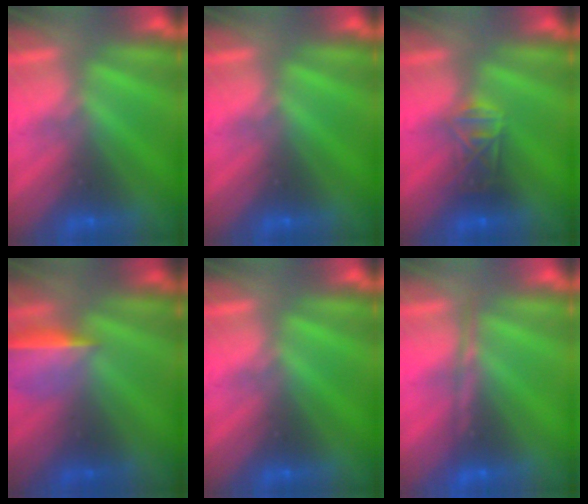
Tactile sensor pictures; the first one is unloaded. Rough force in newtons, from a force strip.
{"total": 0.0}
{"total": 2.6}
{"total": 1.7}
{"total": 0.0}
{"total": 1.6}